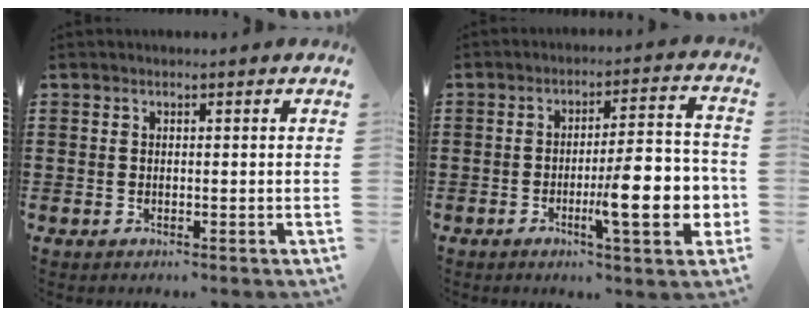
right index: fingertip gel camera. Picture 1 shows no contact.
{"total": 12.0, "force": [-3.4, 2.8, 11.2], "torque": [-0.160, -0.009, -0.057]}